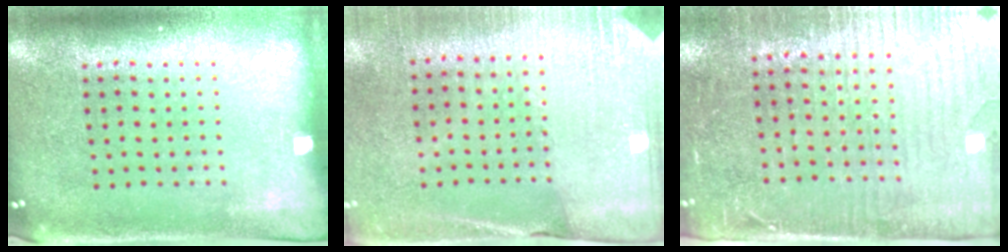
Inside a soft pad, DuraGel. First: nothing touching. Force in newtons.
{"total": 2.7, "press": 2.6, "slide": 0.9}
{"total": 3.6, "press": 3.1, "slide": 1.7}